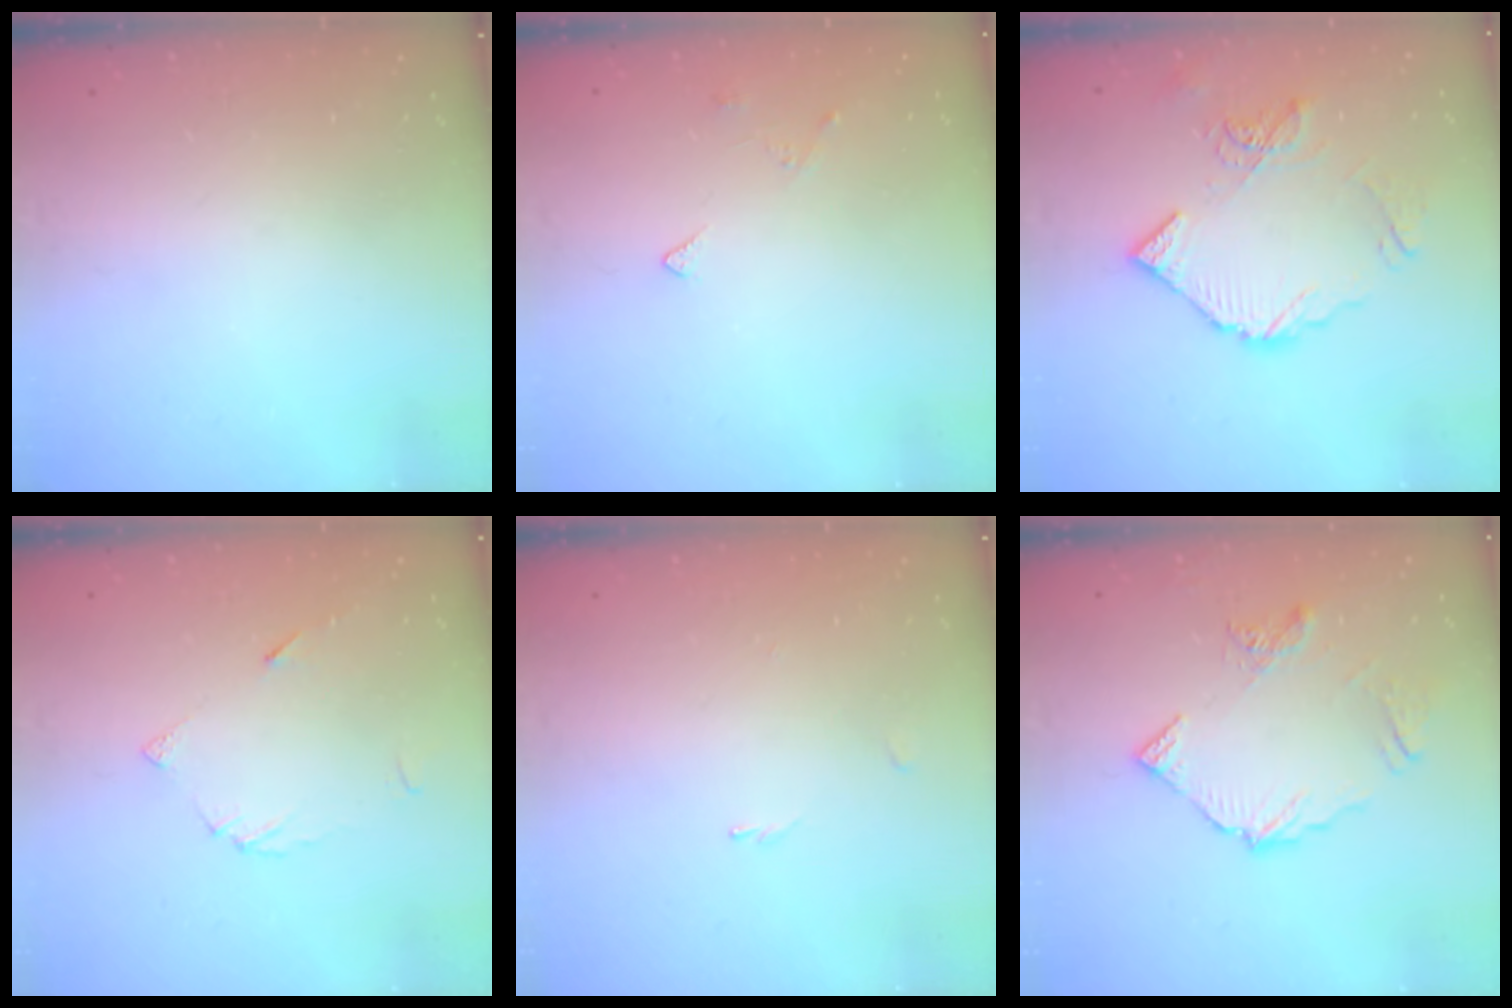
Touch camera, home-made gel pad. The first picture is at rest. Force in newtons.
{"total": 3.3, "press": 3.2, "slide": 0.6}
{"total": 11.4, "press": 11.3, "slide": 1.2}
{"total": 6.0, "press": 6.0, "slide": 0.6}
{"total": 0.0}
{"total": 10.1, "press": 10.1, "slide": 1.1}